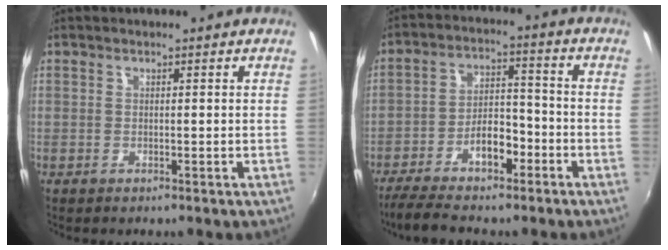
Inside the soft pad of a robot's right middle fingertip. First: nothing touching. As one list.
[{"total": 10.5, "force": [-7.0, 4.2, 6.7], "torque": [-0.132, 0.017, -0.117]}]